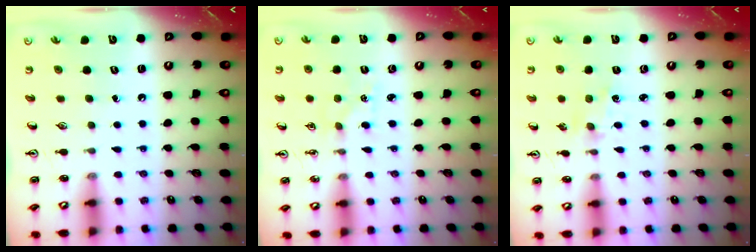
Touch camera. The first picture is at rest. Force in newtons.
{"total": 2.1, "press": 2.1, "slide": 0.3}
{"total": 1.4, "press": 1.4, "slide": 0.3}